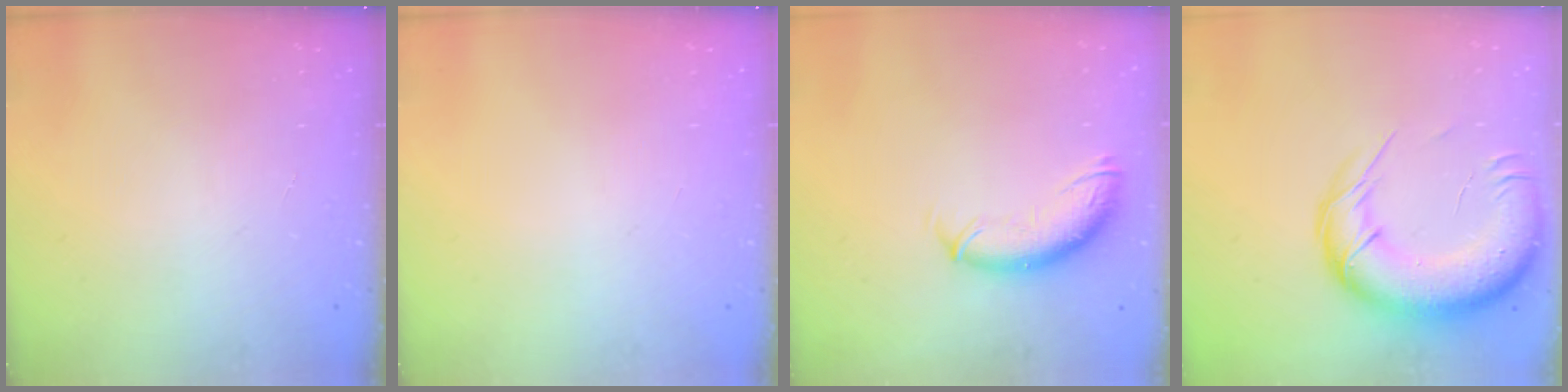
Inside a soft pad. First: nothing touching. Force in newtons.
{"total": 0.0}
{"total": 10.4, "press": 10.3, "slide": 0.9}
{"total": 22.3, "press": 21.7, "slide": 5.0}